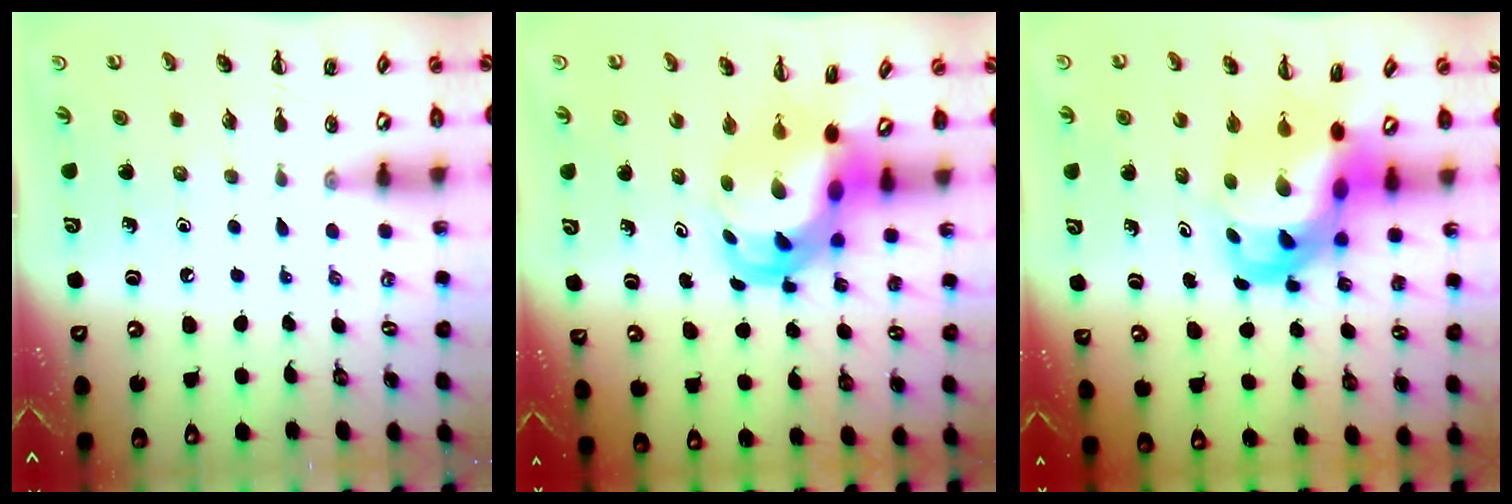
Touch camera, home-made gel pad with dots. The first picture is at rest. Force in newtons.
{"total": 4.8, "press": 4.5, "slide": 1.5}
{"total": 7.8, "press": 7.5, "slide": 2.1}